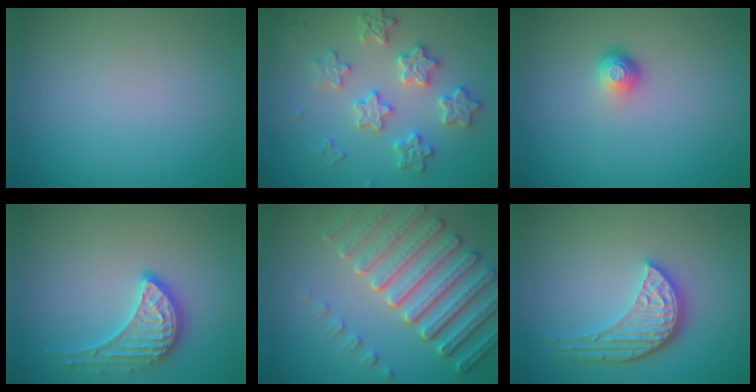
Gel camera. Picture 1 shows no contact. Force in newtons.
{"total": 3.8, "press": 3.8, "slide": 0.3}
{"total": 1.8, "press": 1.2, "slide": 1.3}
{"total": 3.5, "press": 3.1, "slide": 1.5}
{"total": 7.8, "press": 5.8, "slide": 5.3}
{"total": 4.5, "press": 3.7, "slide": 2.6}